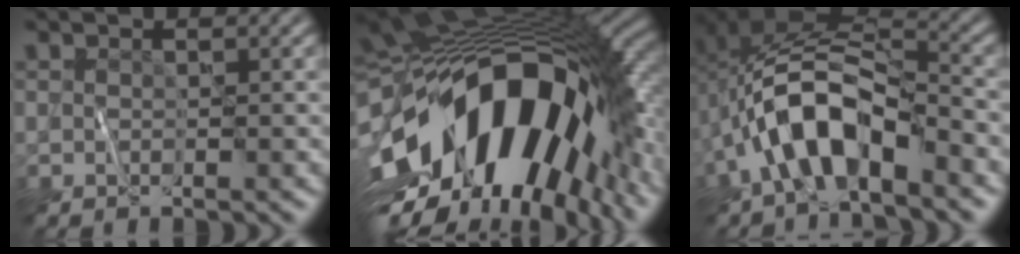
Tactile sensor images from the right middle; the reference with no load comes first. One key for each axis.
{"total": 18.1, "fx": -5.0, "fy": 9.0, "fz": 14.8, "tx": -0.256, "ty": -0.023, "tz": -0.085}
{"total": 9.0, "fx": -3.9, "fy": 4.0, "fz": 7.1, "tx": -0.138, "ty": 0.013, "tz": -0.076}